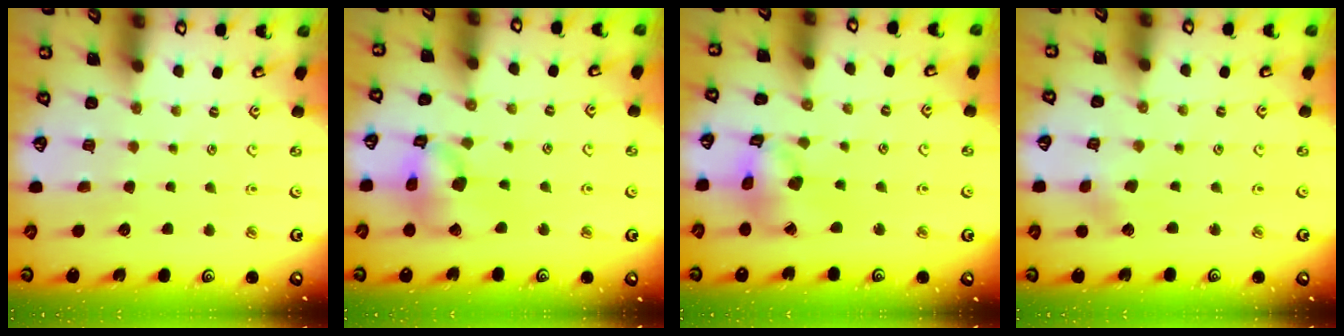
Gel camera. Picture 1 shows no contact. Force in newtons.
{"total": 13.3, "press": 13.2, "slide": 1.8}
{"total": 12.0, "press": 11.9, "slide": 1.5}
{"total": 2.5, "press": 2.4, "slide": 0.3}